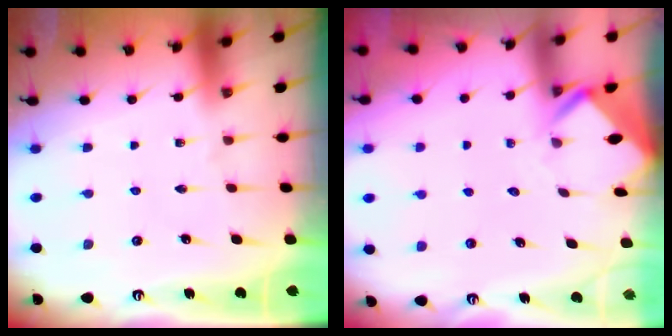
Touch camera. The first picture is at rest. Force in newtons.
{"total": 2.7, "press": 2.7, "slide": 0.1}